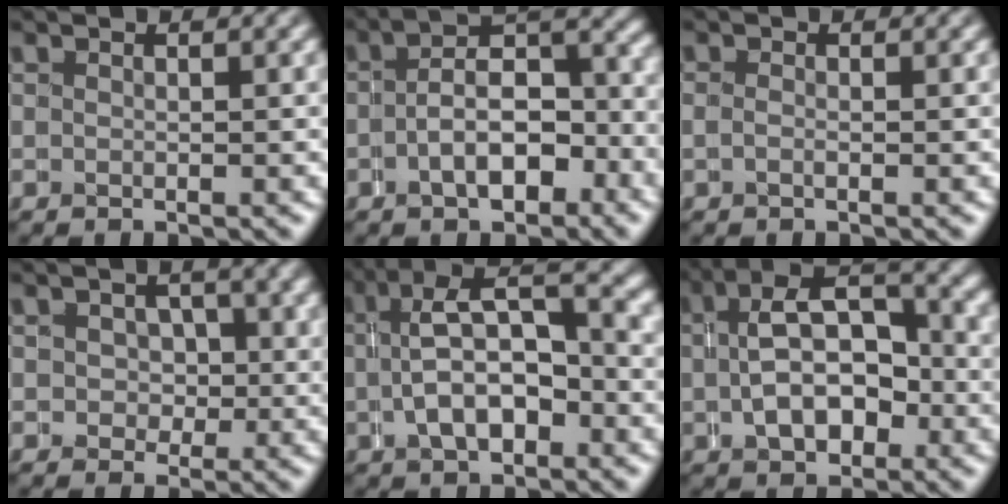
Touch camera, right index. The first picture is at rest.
{"total": 5.3, "force": [-2.0, 2.3, 4.4], "torque": [-0.053, 0.003, -0.032]}
{"total": 0.5, "force": [-0.2, 0.2, 0.4], "torque": [-0.003, 0.010, -0.010]}
{"total": 2.2, "force": [0.5, 2.0, 0.8], "torque": [0.004, 0.011, 0.000]}
{"total": 5.7, "force": [0.1, 2.3, 5.2], "torque": [-0.085, 0.010, 0.003]}
{"total": 6.2, "force": [0.0, 3.3, 5.3], "torque": [-0.076, 0.007, 0.001]}